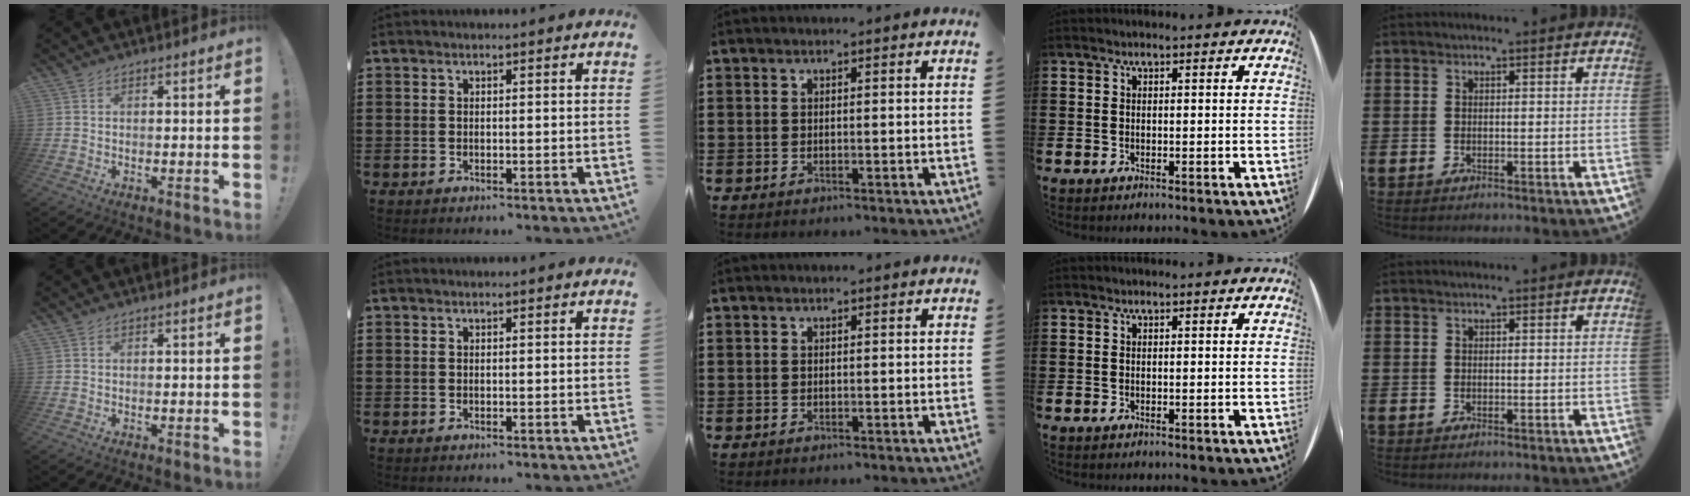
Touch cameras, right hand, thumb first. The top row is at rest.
{}